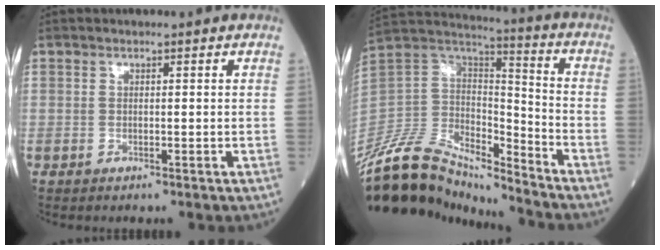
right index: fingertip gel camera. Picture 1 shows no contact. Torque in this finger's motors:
{"motor_torque": [-1.36, -0.77, -0.32, -0.20]}